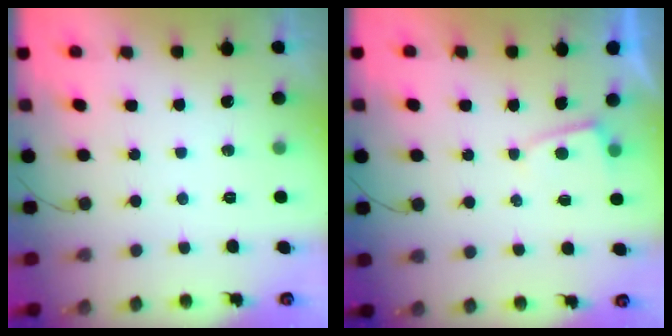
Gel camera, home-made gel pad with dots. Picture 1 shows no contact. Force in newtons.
{"total": 2.0, "press": 2.0, "slide": 0.3}